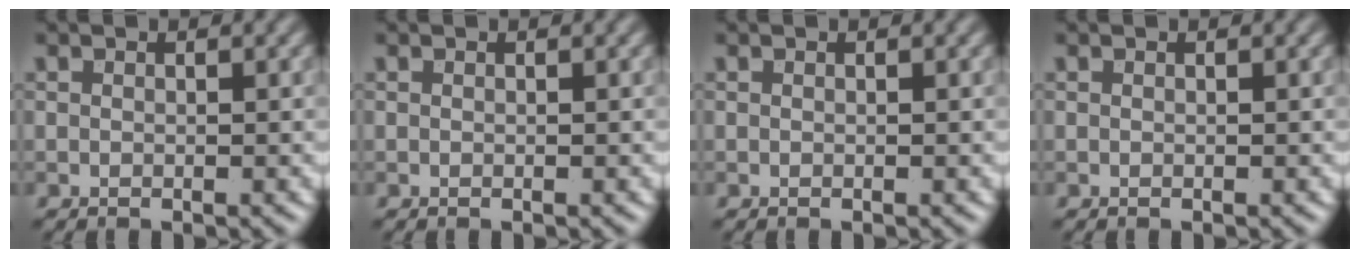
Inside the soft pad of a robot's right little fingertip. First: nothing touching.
{"total": 0.0}
{"total": 0.0}
{"total": 0.0}